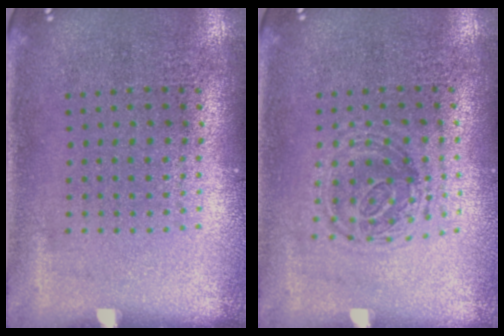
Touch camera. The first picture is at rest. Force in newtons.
{"total": 1.2, "press": 1.0, "slide": 0.6}